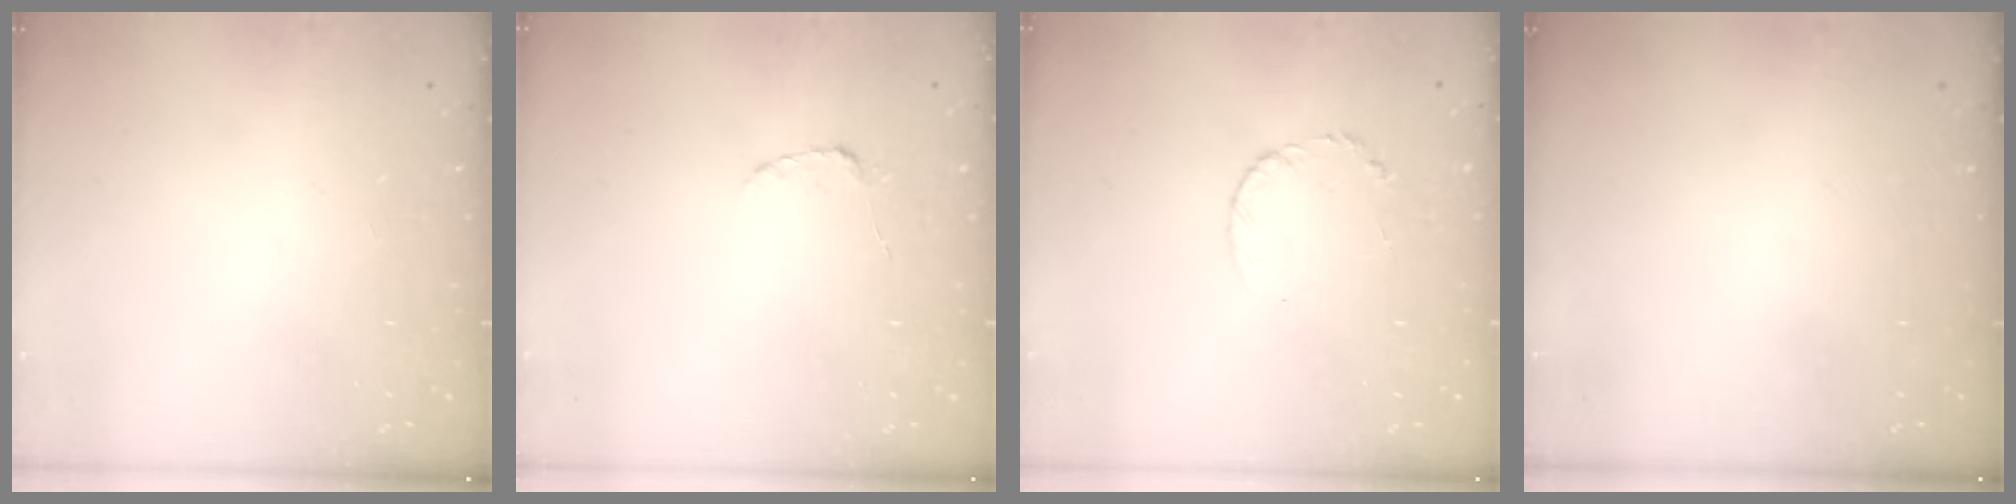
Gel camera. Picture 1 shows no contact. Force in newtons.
{"total": 2.2, "press": 2.2, "slide": 0.3}
{"total": 3.3, "press": 3.3, "slide": 0.3}
{"total": 0.0}